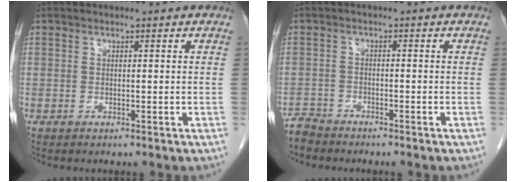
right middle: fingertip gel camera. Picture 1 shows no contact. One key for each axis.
{"total": 2.7, "fx": -2.7, "fy": 0.6, "fz": -0.1, "tx": 0.006, "ty": -0.007, "tz": -0.051}